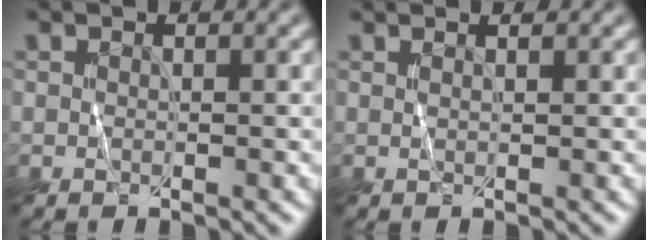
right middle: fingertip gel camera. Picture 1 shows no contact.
{"total": 0.7, "force": [0.5, -0.3, 0.3], "torque": [-0.008, -0.001, 0.007]}